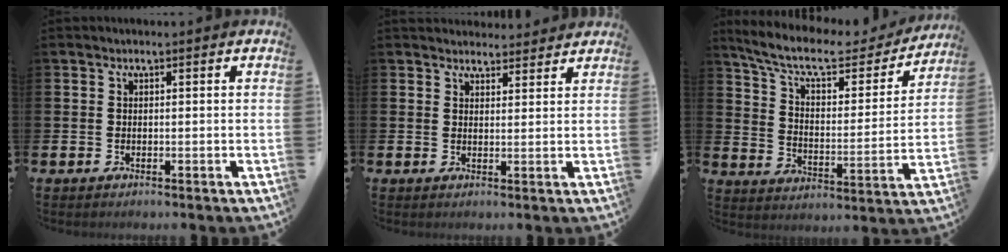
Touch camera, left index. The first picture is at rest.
{"total": 3.1, "force": [3.0, 0.8, -0.2], "torque": [0.006, -0.014, 0.053]}
{"total": 9.9, "force": [8.5, 2.8, 4.4], "torque": [-0.112, -0.052, 0.141]}